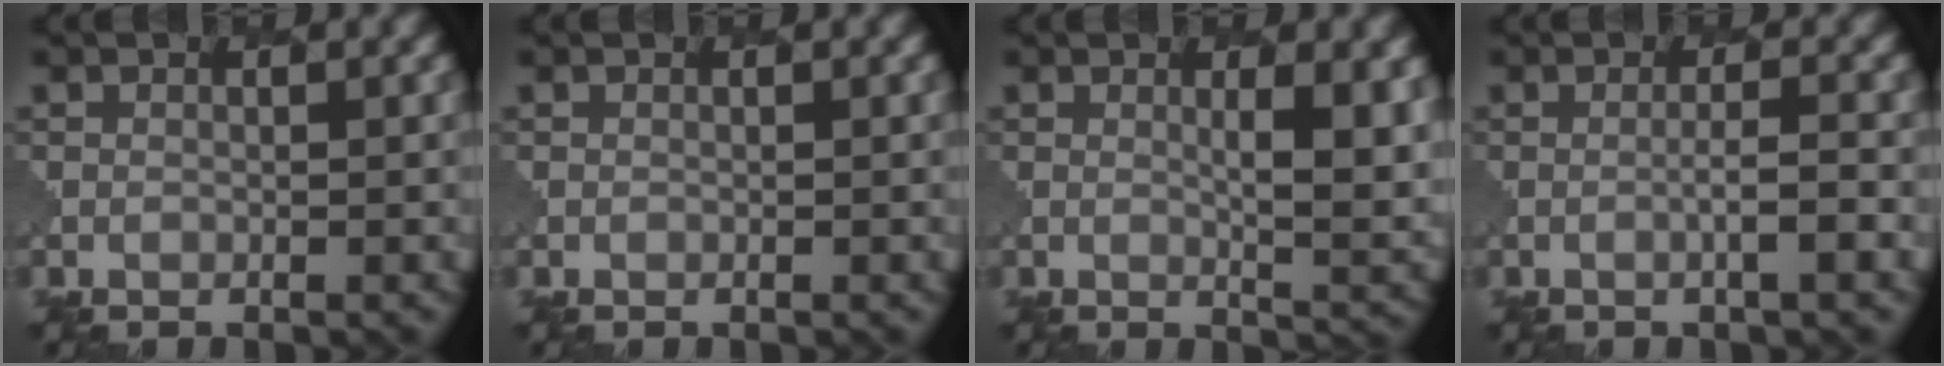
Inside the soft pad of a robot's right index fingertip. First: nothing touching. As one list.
[{"total": 0.0}, {"total": 5.0, "force": [1.2, 1.2, 4.7], "torque": [-0.066, -0.006, 0.024]}, {"total": 1.8, "force": [-0.2, 0.1, 1.7], "torque": [-0.027, 0.007, -0.012]}]